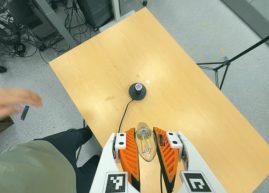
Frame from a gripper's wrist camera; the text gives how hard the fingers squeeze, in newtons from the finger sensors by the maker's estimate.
{"total": 22.6, "left": 25.5, "right": 19.7}